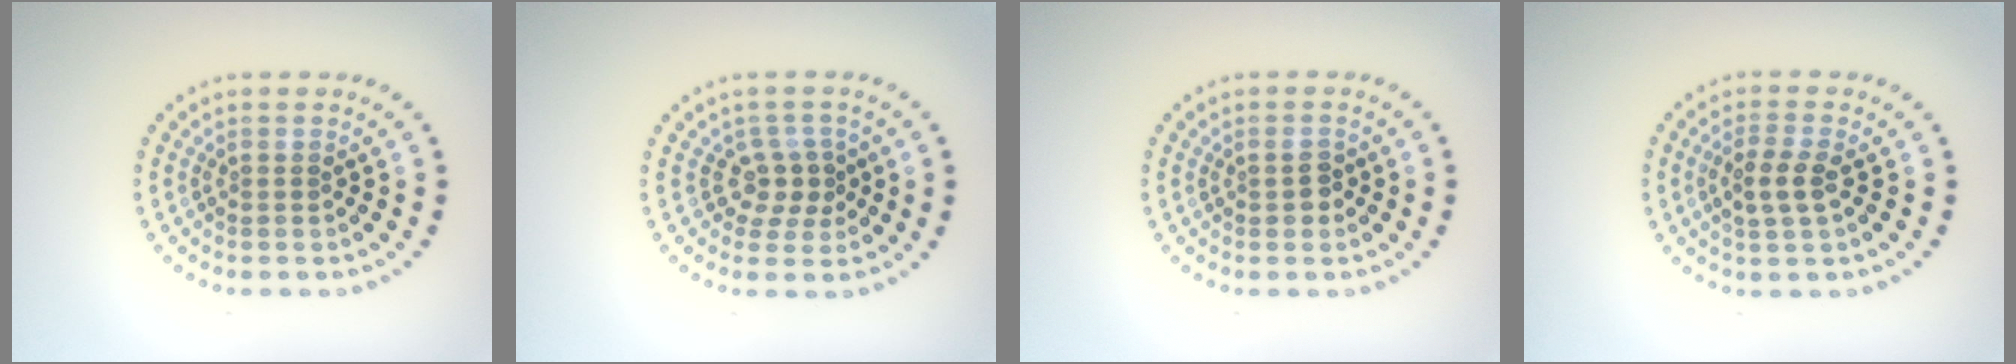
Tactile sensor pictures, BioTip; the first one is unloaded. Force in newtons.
{"total": 2.5, "press": 2.0, "slide": 1.5}
{"total": 1.4, "press": 1.4, "slide": 0.1}
{"total": 2.6, "press": 2.5, "slide": 0.8}